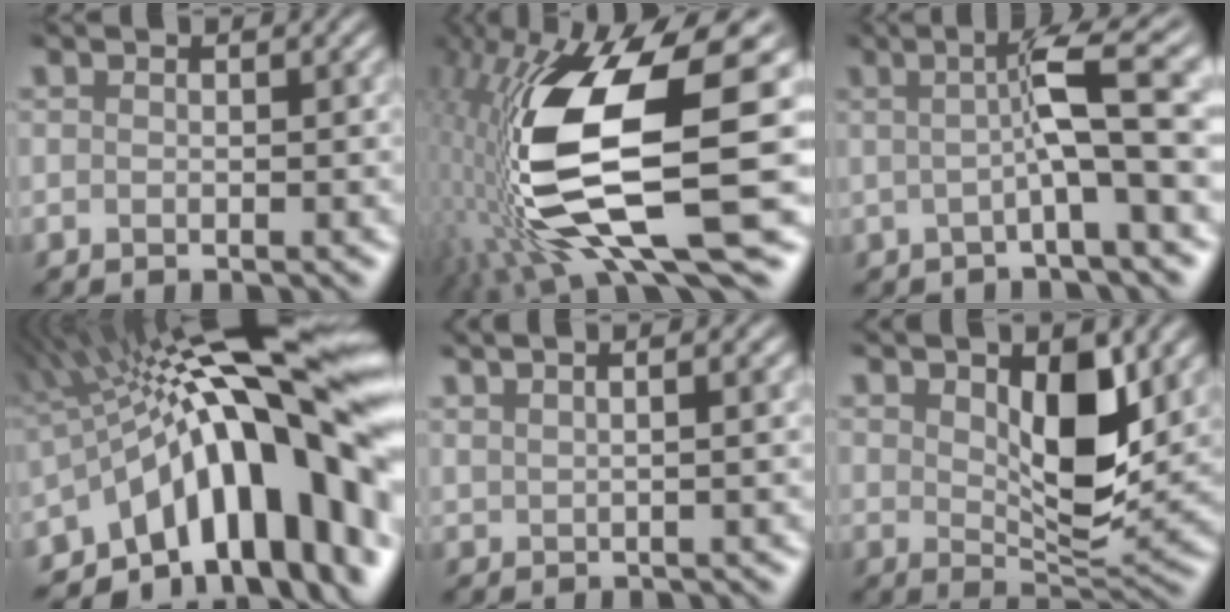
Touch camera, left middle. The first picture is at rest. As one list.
[{"total": 13.1, "force": [0.3, 4.9, 12.2], "torque": [-0.253, -0.029, 0.016]}, {"total": 5.3, "force": [0.6, 0.4, 5.2], "torque": [-0.077, 0.017, -0.007]}, {"total": 16.0, "force": [-1.8, 6.4, 14.5], "torque": [-0.190, 0.040, -0.038]}, {"total": 3.5, "force": [2.7, 1.5, 1.6], "torque": [0.024, 0.013, 0.005]}, {"total": 5.2, "force": [2.6, 1.7, 4.2], "torque": [-0.077, -0.007, 0.045]}]